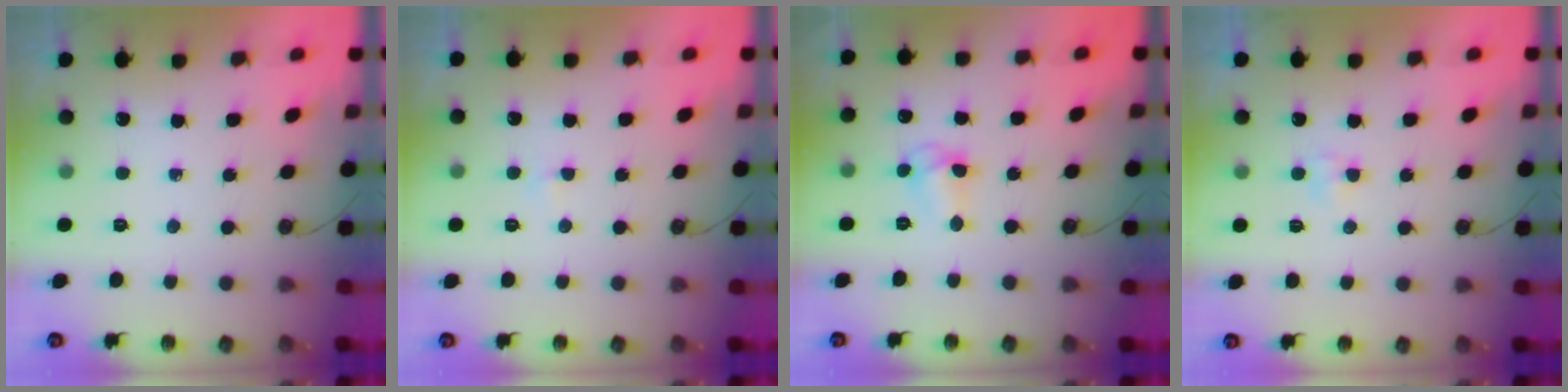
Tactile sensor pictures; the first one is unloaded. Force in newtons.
{"total": 2.1, "press": 2.1, "slide": 0.4}
{"total": 5.2, "press": 5.2, "slide": 0.5}
{"total": 2.4, "press": 2.3, "slide": 0.3}